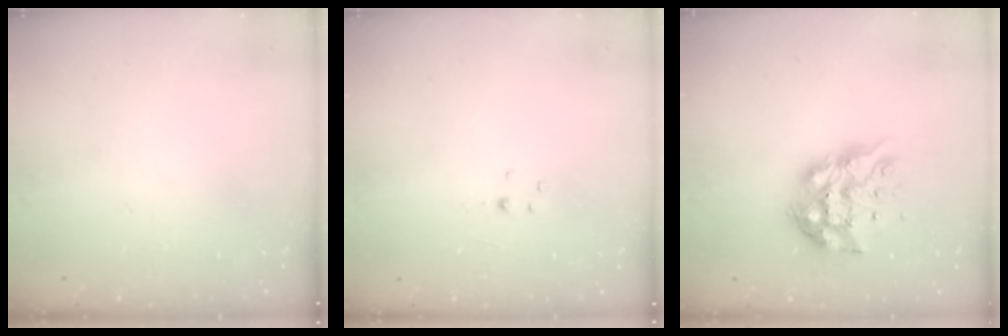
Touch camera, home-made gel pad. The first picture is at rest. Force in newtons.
{"total": 1.1, "press": 1.1, "slide": 0.2}
{"total": 12.5, "press": 12.5, "slide": 1.2}